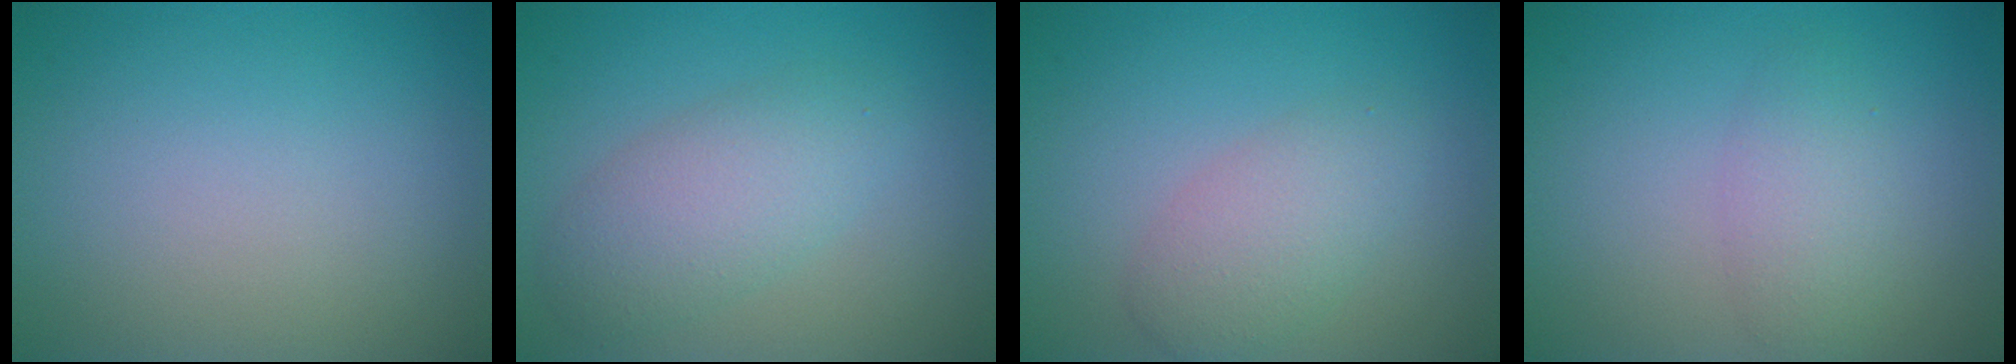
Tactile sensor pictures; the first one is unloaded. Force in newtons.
{"total": 4.1, "press": 4.1, "slide": 0.1}
{"total": 3.2, "press": 3.2, "slide": 0.1}
{"total": 2.4, "press": 2.4, "slide": 0.0}